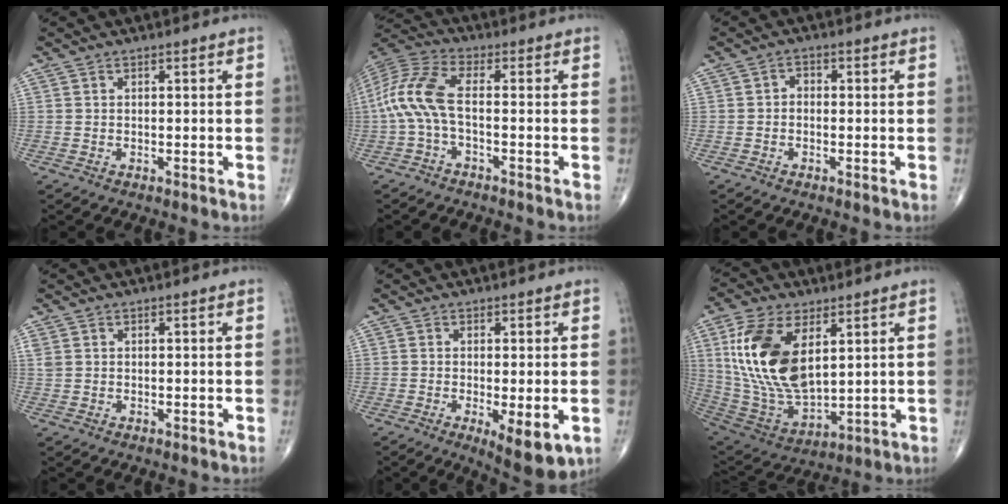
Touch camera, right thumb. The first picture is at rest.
{"total": 9.8, "force": [-1.3, 3.7, 9.0], "torque": [-0.216, 0.034, -0.035]}
{"total": 1.6, "force": [-0.3, 1.3, 1.0], "torque": [-0.004, 0.008, -0.012]}
{"total": 1.3, "force": [0.5, 1.0, 0.7], "torque": [-0.019, 0.008, 0.015]}
{"total": 8.0, "force": [-2.3, 2.5, 7.2], "torque": [-0.105, -0.022, -0.029]}
{"total": 19.8, "force": [5.7, 10.4, 15.8], "torque": [-0.305, -0.028, 0.119]}